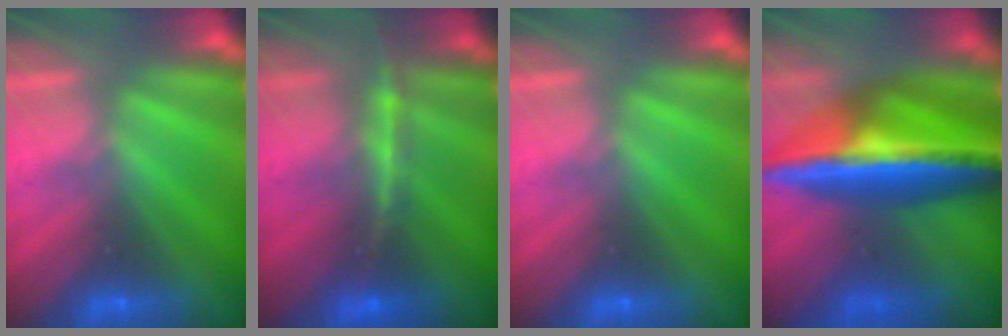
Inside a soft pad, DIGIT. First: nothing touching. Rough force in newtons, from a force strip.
{"total": 2.4}
{"total": 0.0}
{"total": 5.8}